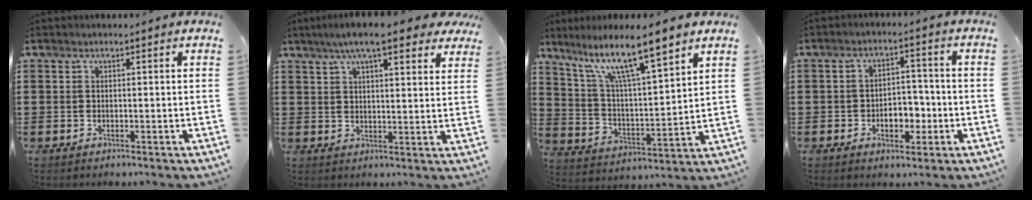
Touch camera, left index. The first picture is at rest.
{"total": 8.3, "force": [6.6, 1.4, 4.9], "torque": [-0.104, -0.008, 0.119]}
{"total": 11.5, "force": [8.2, 1.7, 7.9], "torque": [-0.168, -0.040, 0.135]}
{"total": 5.1, "force": [-1.6, 3.2, 3.6], "torque": [-0.060, 0.006, -0.033]}